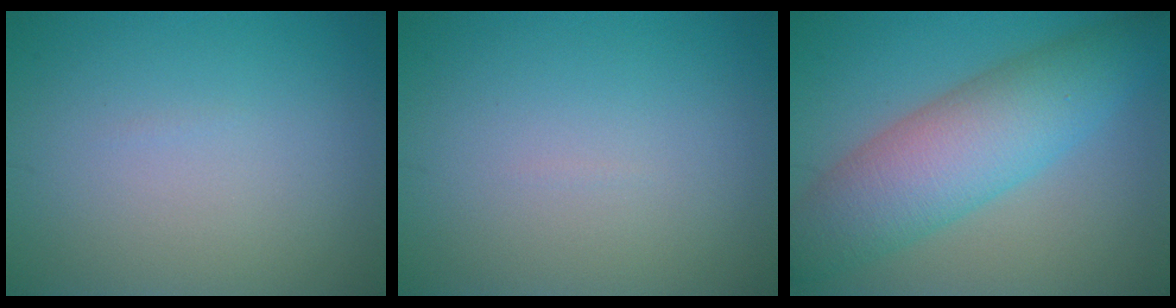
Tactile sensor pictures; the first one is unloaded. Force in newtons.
{"total": 0.0}
{"total": 8.3, "press": 8.3, "slide": 0.2}